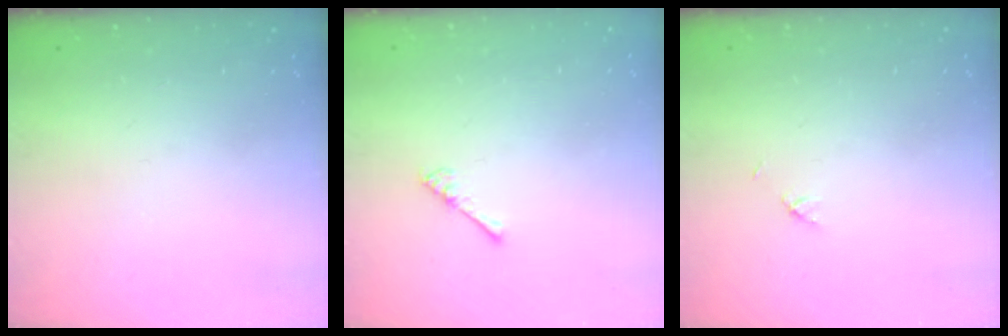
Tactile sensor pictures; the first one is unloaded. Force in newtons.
{"total": 1.8, "press": 1.7, "slide": 0.4}
{"total": 2.1, "press": 2.1, "slide": 0.3}